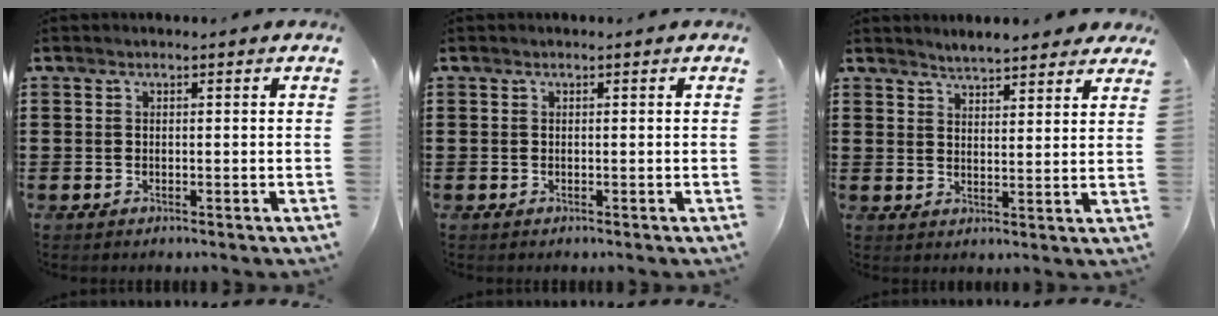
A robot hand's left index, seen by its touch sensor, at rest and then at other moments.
{"total": 0.0}
{"total": 3.7, "force": [3.7, 0.3, 0.3], "torque": [-0.019, -0.011, 0.069]}